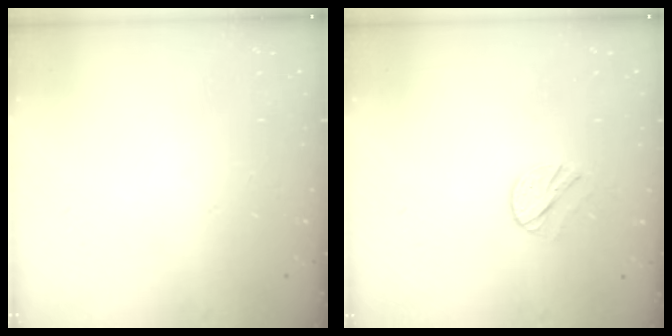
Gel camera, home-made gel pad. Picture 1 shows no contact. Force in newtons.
{"total": 7.4, "press": 7.4, "slide": 0.6}